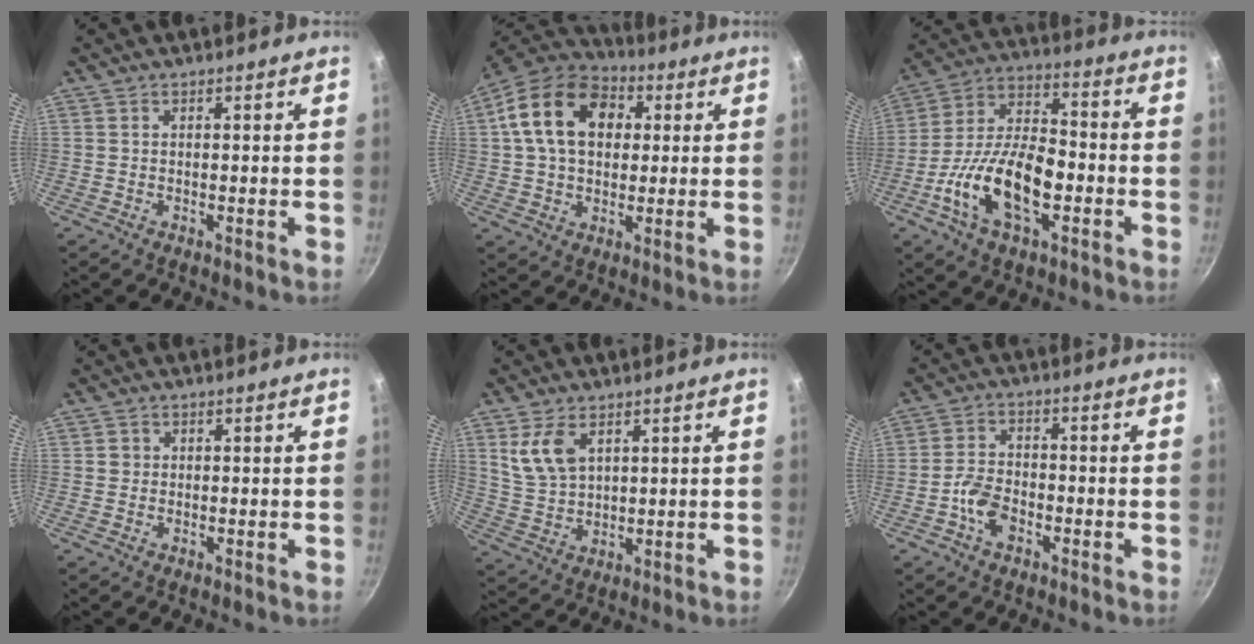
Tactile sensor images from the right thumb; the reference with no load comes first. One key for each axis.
{"total": 17.8, "fx": 4.1, "fy": 12.7, "fz": 11.7, "tx": -0.184, "ty": 0.022, "tz": 0.056}
{"total": 17.9, "fx": -5.4, "fy": 9.2, "fz": 14.3, "tx": -0.247, "ty": 0.040, "tz": -0.108}
{"total": 1.2, "fx": 0.1, "fy": 1.2, "fz": 0.2, "tx": 0.002, "ty": 0.003, "tz": 0.000}
{"total": 7.8, "fx": 3.6, "fy": 4.6, "fz": 5.2, "tx": -0.094, "ty": -0.020, "tz": 0.079}
{"total": 6.1, "fx": -2.7, "fy": 3.8, "fz": 4.0, "tx": -0.069, "ty": 0.027, "tz": -0.055}